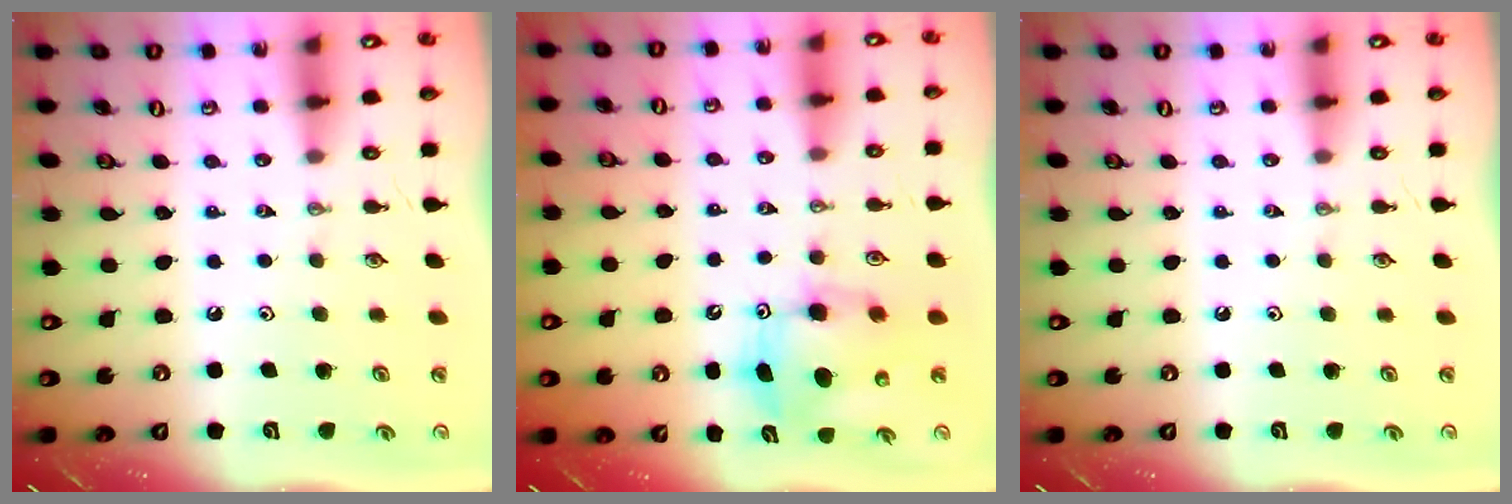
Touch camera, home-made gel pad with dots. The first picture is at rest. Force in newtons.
{"total": 8.0, "press": 7.8, "slide": 1.8}
{"total": 0.0}